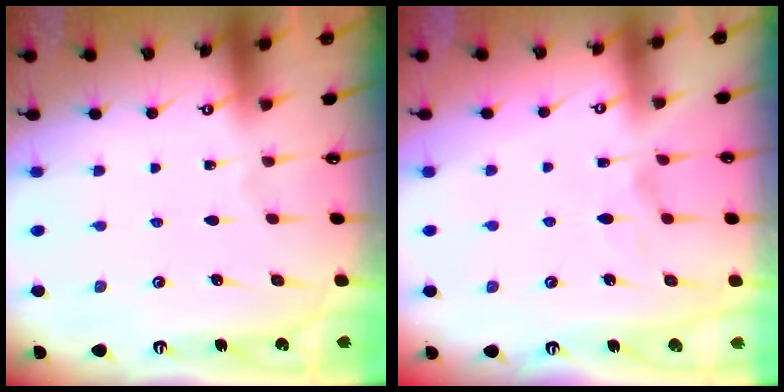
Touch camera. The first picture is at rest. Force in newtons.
{"total": 1.7, "press": 1.2, "slide": 1.2}